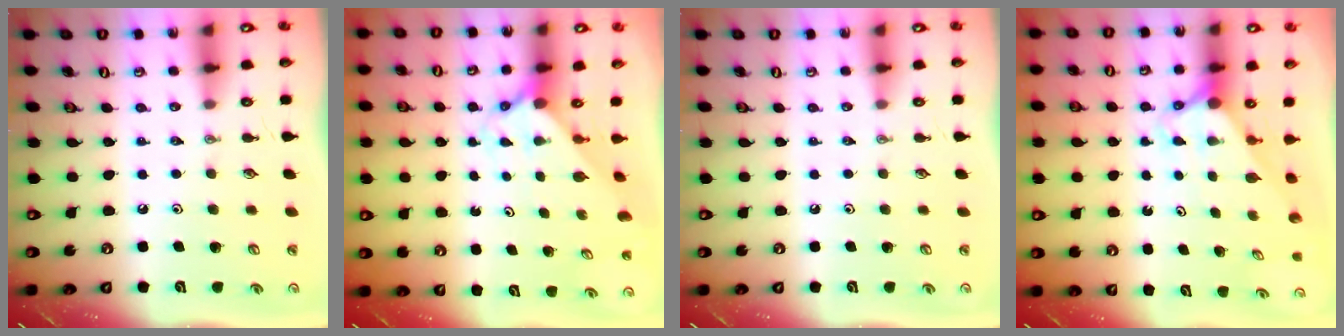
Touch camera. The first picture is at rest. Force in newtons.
{"total": 1.6, "press": 1.6, "slide": 0.1}
{"total": 0.0}
{"total": 2.8, "press": 2.8, "slide": 0.1}